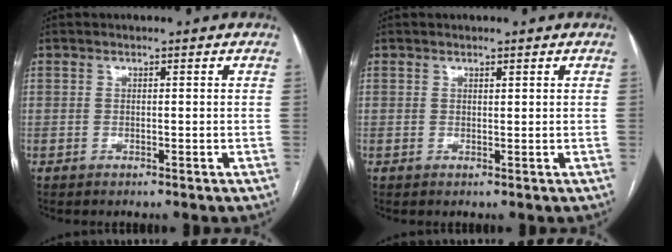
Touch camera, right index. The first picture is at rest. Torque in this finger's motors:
{"motor_torque": [-0.07, 0.02, 0.08, 0.00]}